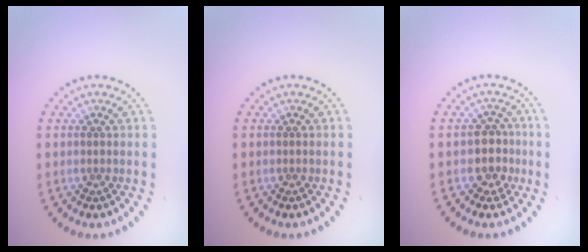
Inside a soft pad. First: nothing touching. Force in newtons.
{"total": 0.0}
{"total": 2.5, "press": 2.3, "slide": 1.1}